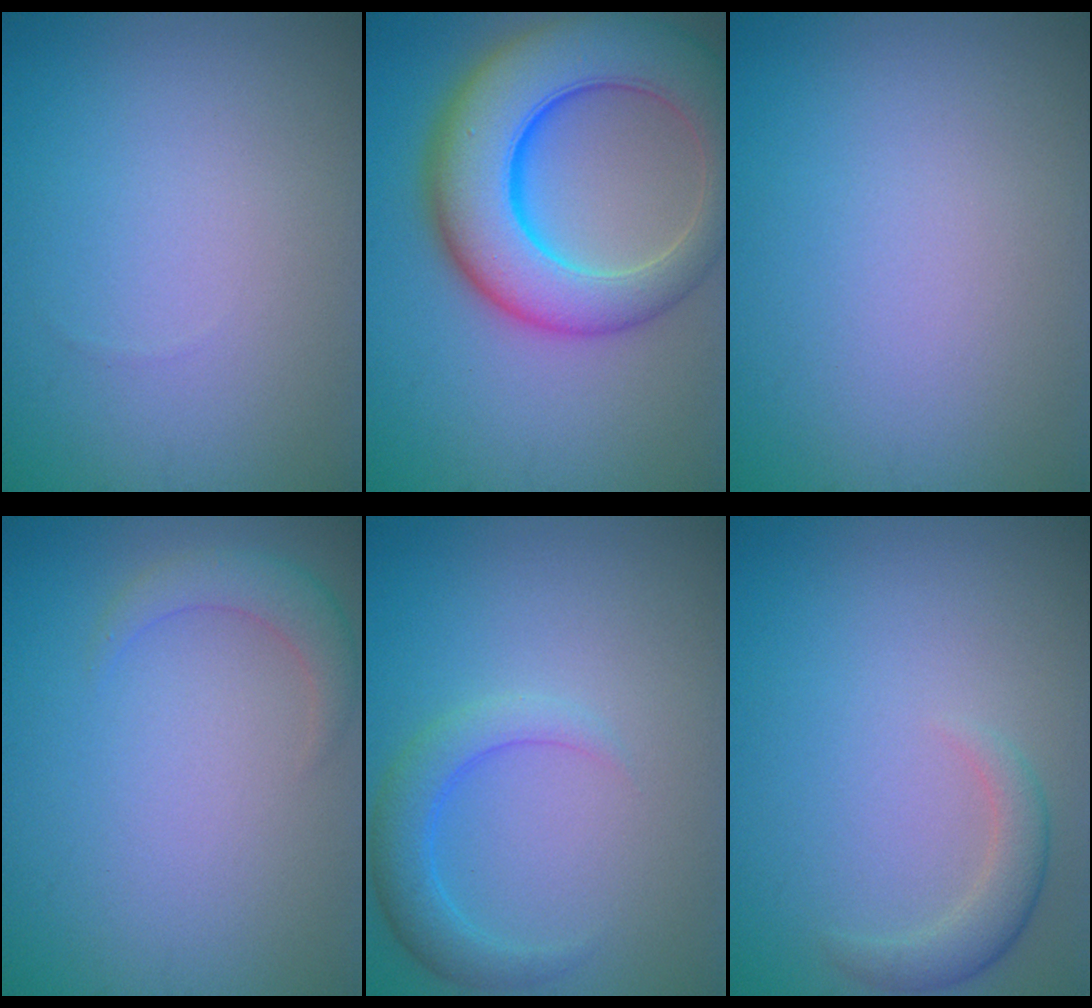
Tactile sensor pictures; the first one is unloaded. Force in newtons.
{"total": 10.8, "press": 10.8, "slide": 0.6}
{"total": 0.0}
{"total": 2.1, "press": 2.1, "slide": 0.2}
{"total": 2.9, "press": 2.9, "slide": 0.1}
{"total": 2.3, "press": 2.3, "slide": 0.3}